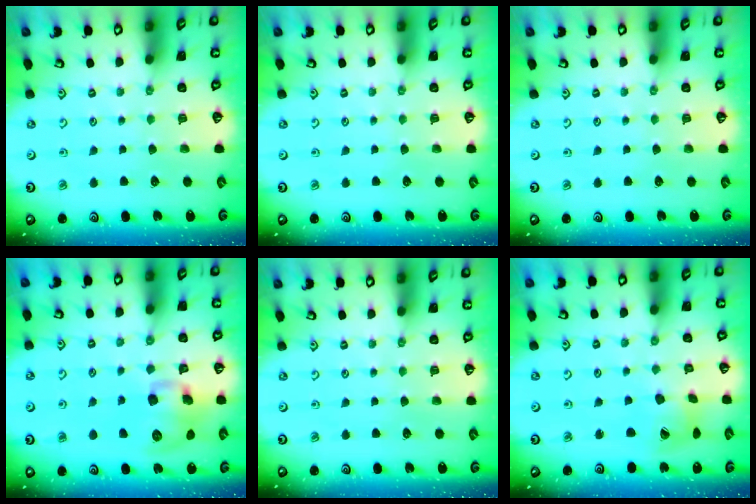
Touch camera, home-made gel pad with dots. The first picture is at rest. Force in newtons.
{"total": 0.0}
{"total": 0.0}
{"total": 11.7, "press": 11.5, "slide": 2.0}
{"total": 0.0}
{"total": 10.7, "press": 10.6, "slide": 1.2}